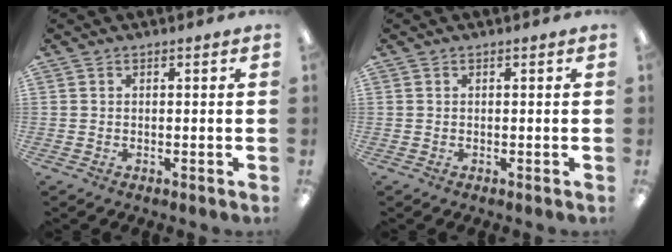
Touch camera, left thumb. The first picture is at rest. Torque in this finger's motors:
{"motor_torque": [0.00, 0.00, -0.02, -0.02, 0.00]}